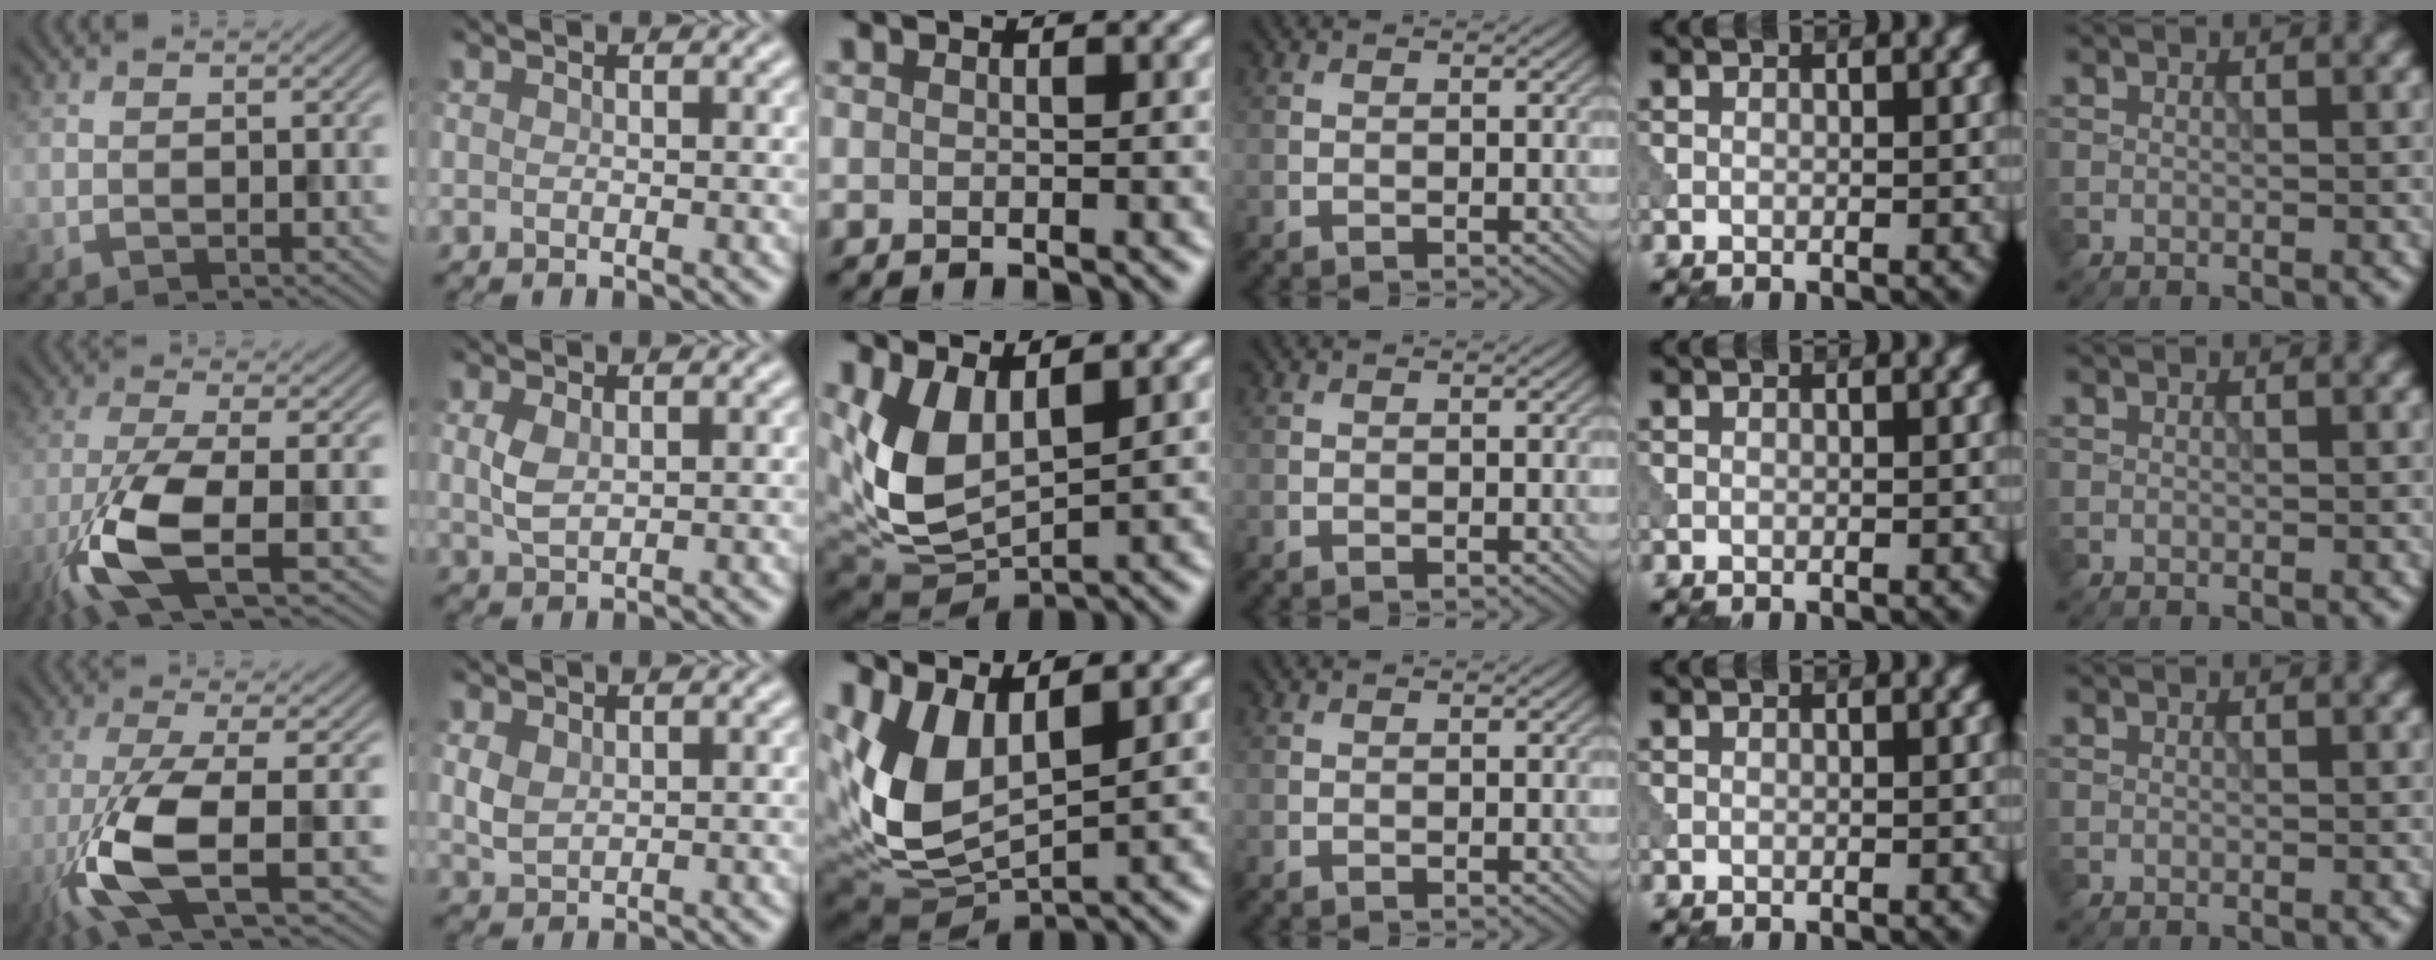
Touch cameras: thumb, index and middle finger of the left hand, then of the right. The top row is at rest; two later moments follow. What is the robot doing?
{"motion": "wipe", "object": "makeup brush"}